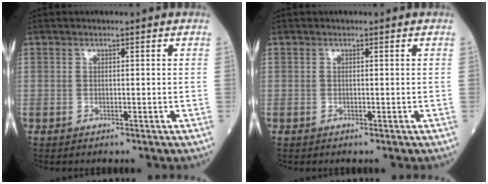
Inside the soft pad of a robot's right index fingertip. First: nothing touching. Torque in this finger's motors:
{"motor_torque": [0.17, -0.09, -0.03, -0.01]}